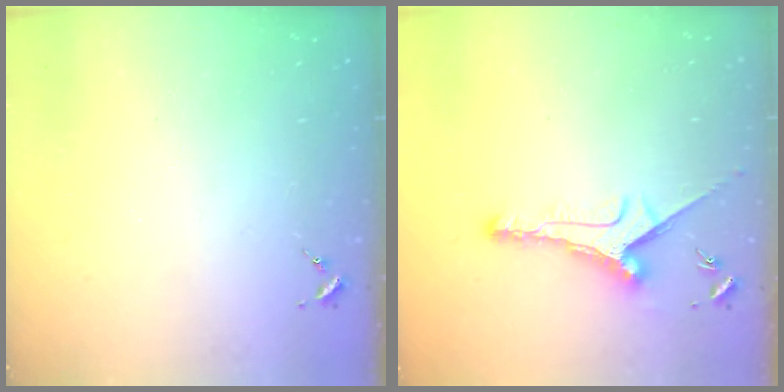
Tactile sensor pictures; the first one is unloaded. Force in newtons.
{"total": 8.4, "press": 8.4, "slide": 0.4}